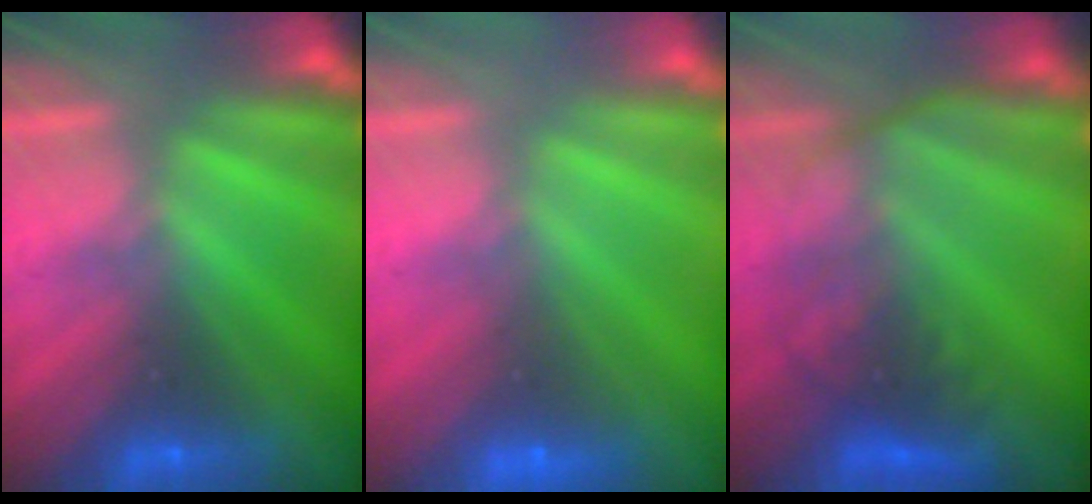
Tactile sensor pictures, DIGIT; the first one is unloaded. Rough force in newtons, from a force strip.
{"total": 1.8}
{"total": 8.6}